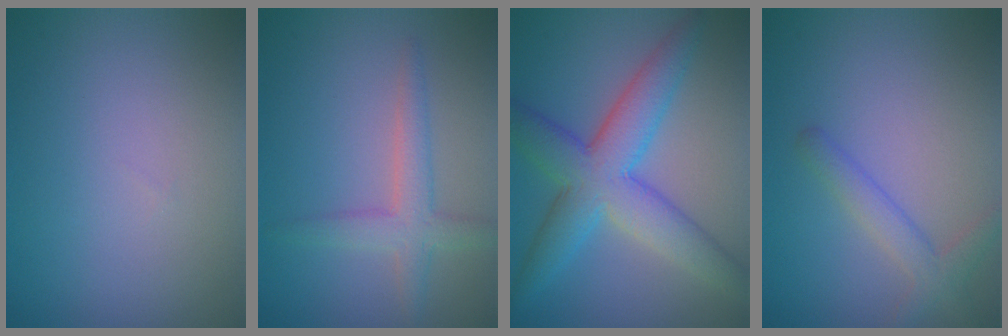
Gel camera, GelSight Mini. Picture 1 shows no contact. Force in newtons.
{"total": 2.9, "press": 2.9, "slide": 0.2}
{"total": 7.2, "press": 7.2, "slide": 0.0}
{"total": 2.5, "press": 2.5, "slide": 0.1}